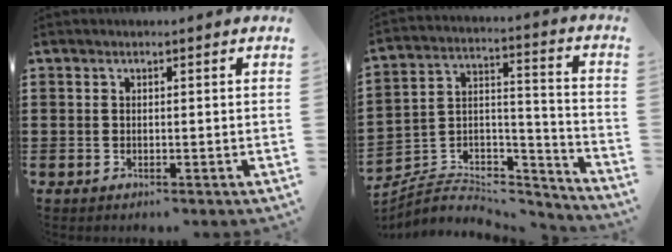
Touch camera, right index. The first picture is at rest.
{"total": 5.0, "force": [-4.0, 2.6, 1.4], "torque": [-0.038, -0.002, -0.083]}